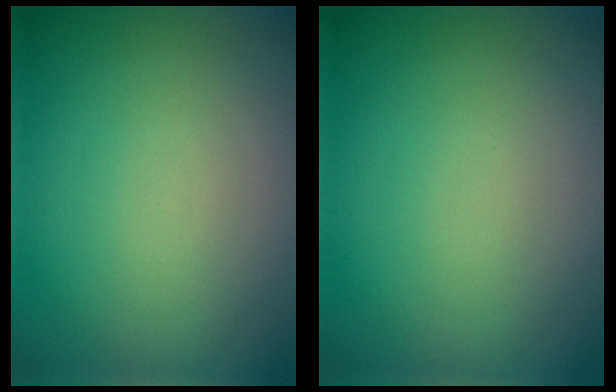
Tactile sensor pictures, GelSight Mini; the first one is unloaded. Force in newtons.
{"total": 0.0}